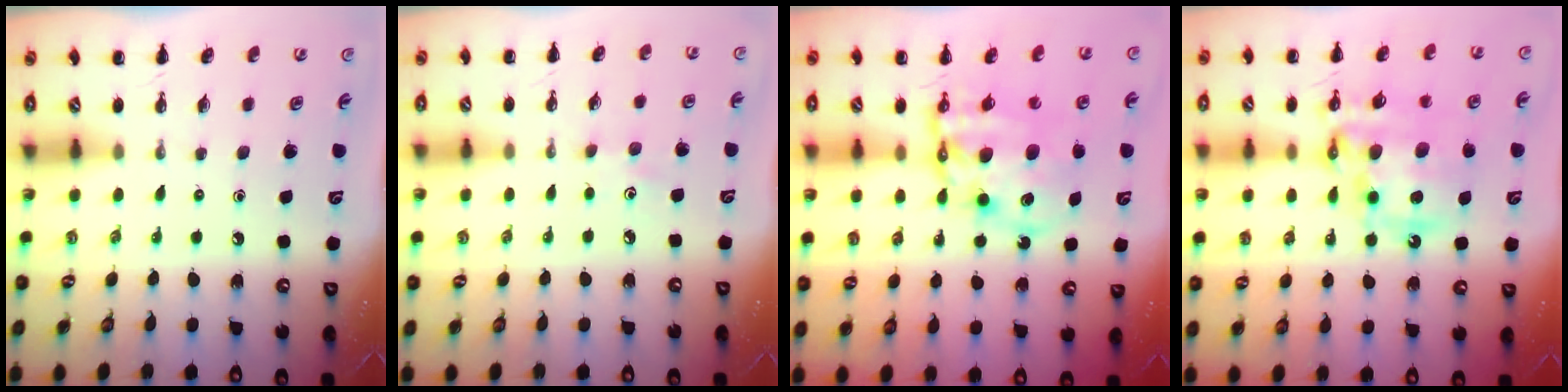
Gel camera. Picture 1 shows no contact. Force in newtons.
{"total": 2.9, "press": 2.8, "slide": 0.8}
{"total": 10.6, "press": 10.3, "slide": 2.5}
{"total": 16.9, "press": 16.4, "slide": 4.0}